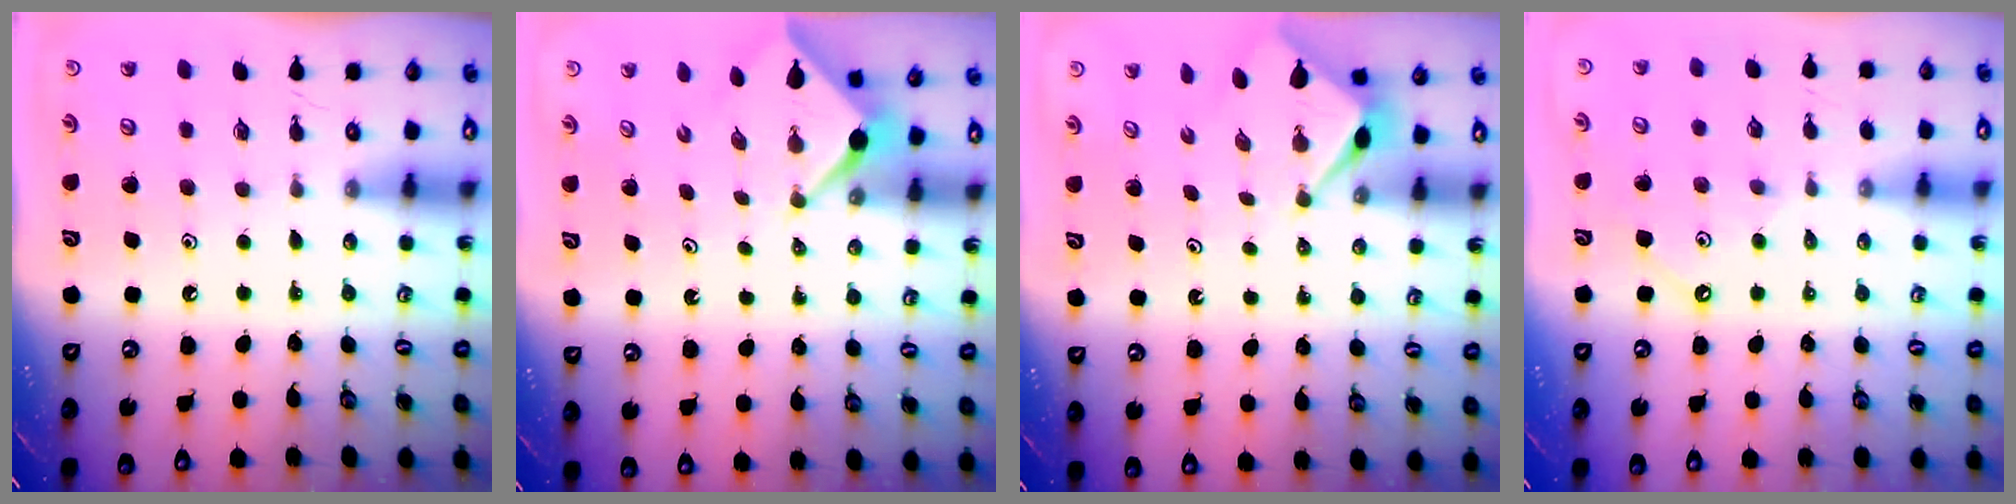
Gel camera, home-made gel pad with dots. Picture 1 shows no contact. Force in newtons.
{"total": 2.5, "press": 2.5, "slide": 0.3}
{"total": 2.8, "press": 2.8, "slide": 0.2}
{"total": 2.3, "press": 2.3, "slide": 0.4}